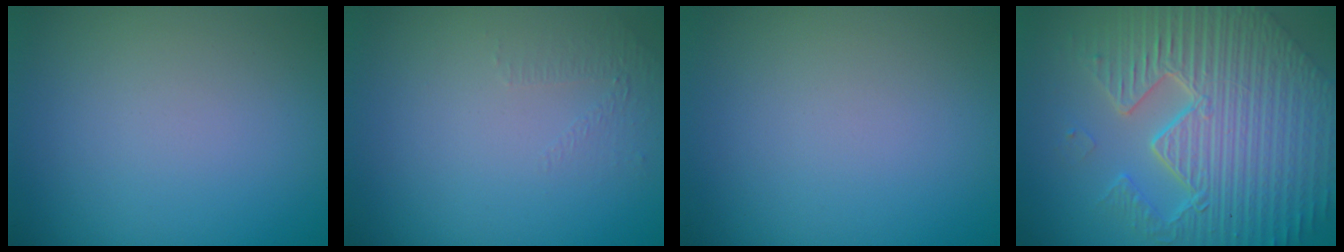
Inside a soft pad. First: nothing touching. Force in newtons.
{"total": 0.9, "press": 0.4, "slide": 0.8}
{"total": 0.0}
{"total": 10.8, "press": 7.1, "slide": 8.2}